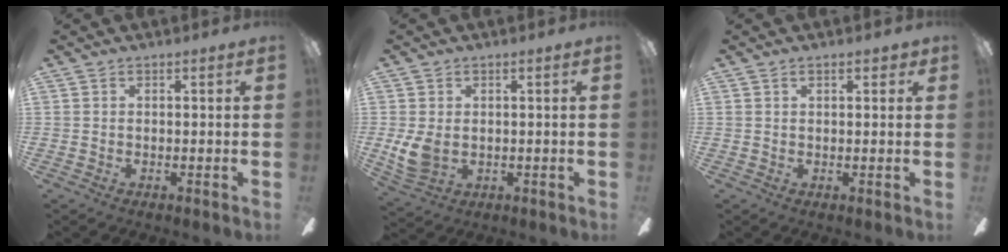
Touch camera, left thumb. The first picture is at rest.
{"total": 6.1, "force": [0.3, 4.1, 4.4], "torque": [-0.104, -0.001, 0.008]}
{"total": 3.1, "force": [1.6, 1.1, 2.3], "torque": [-0.027, -0.005, 0.022]}